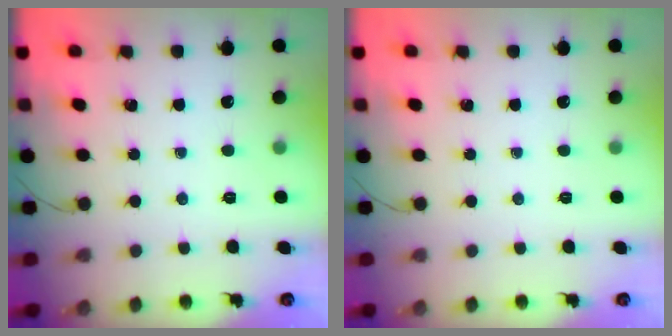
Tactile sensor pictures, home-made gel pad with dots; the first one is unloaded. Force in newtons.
{"total": 0.0}